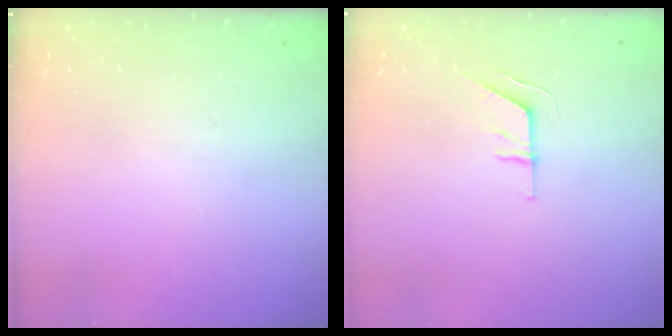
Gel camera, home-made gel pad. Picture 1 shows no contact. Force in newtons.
{"total": 4.5, "press": 4.5, "slide": 0.3}